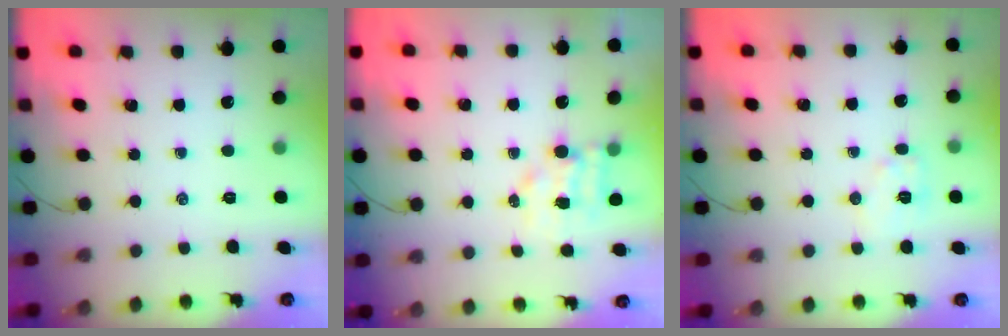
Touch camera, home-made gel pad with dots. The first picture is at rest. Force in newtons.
{"total": 5.4, "press": 5.4, "slide": 0.5}
{"total": 6.8, "press": 6.8, "slide": 0.6}